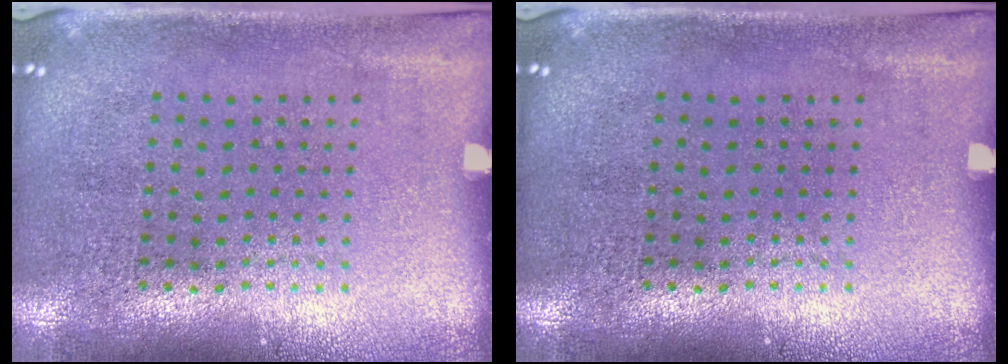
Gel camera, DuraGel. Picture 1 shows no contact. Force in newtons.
{"total": 0.0}